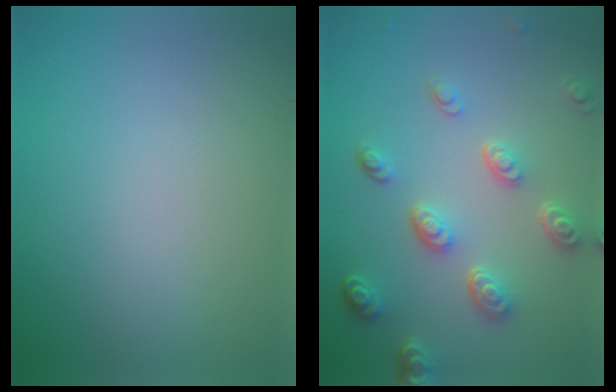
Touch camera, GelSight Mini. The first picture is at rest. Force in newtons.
{"total": 4.8, "press": 3.7, "slide": 3.0}